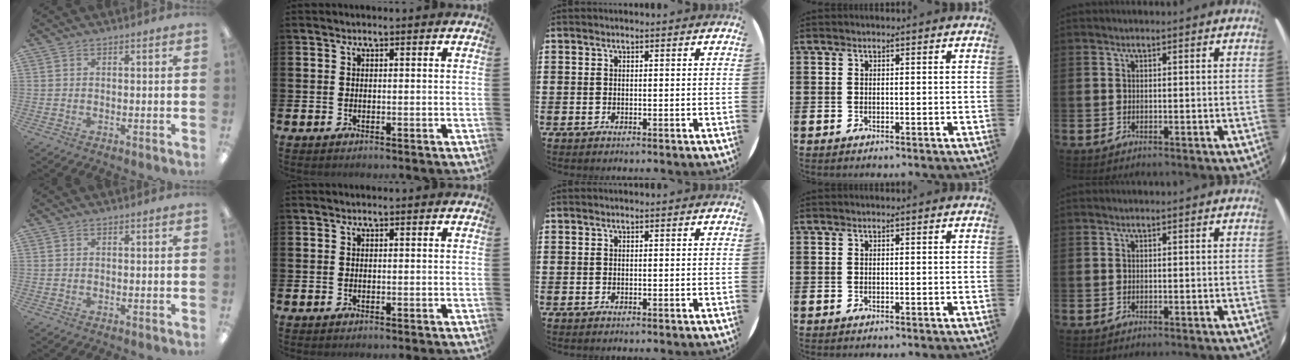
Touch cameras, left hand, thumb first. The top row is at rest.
{}